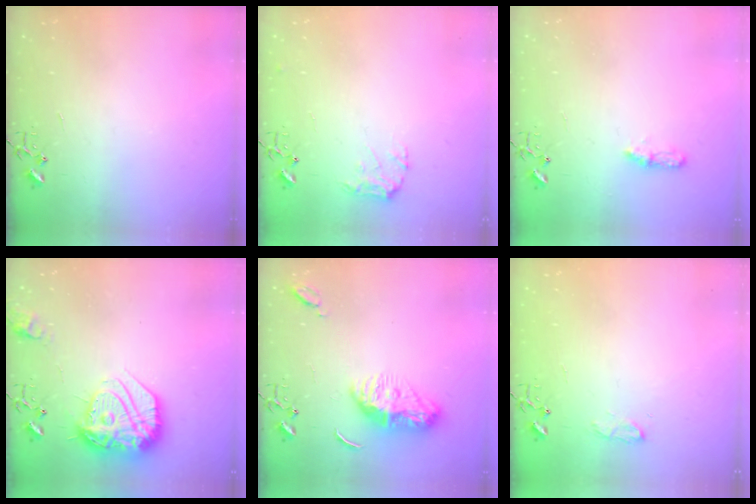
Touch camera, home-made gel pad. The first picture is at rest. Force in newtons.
{"total": 7.9, "press": 7.9, "slide": 0.1}
{"total": 4.9, "press": 4.8, "slide": 0.6}
{"total": 20.7, "press": 20.6, "slide": 1.5}
{"total": 11.1, "press": 11.0, "slide": 1.0}
{"total": 7.9, "press": 7.8, "slide": 0.9}